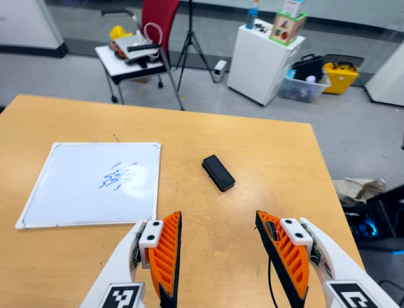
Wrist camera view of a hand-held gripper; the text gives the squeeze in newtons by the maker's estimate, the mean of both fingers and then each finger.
{"total": 0.0}